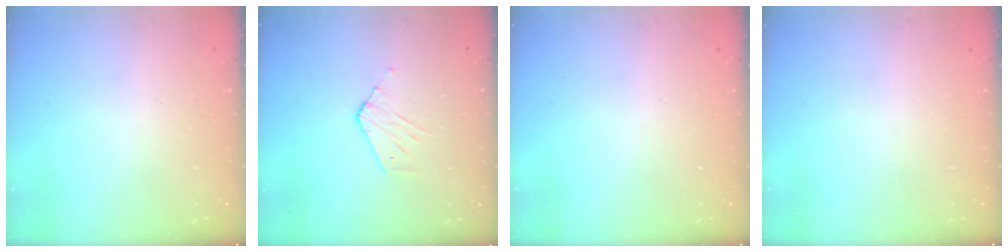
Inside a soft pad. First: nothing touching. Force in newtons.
{"total": 3.0, "press": 3.0, "slide": 0.2}
{"total": 0.0}
{"total": 0.0}